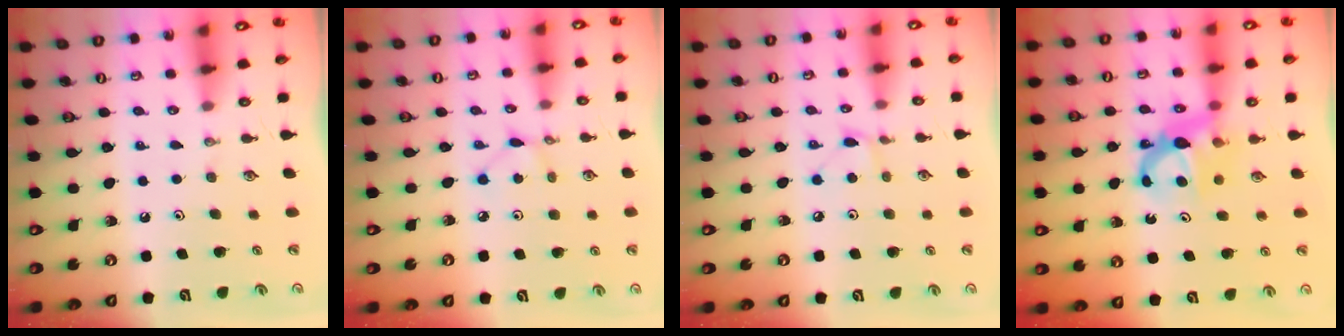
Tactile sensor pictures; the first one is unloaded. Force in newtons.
{"total": 2.2, "press": 2.2, "slide": 0.1}
{"total": 4.7, "press": 4.6, "slide": 0.6}
{"total": 7.3, "press": 7.3, "slide": 0.5}